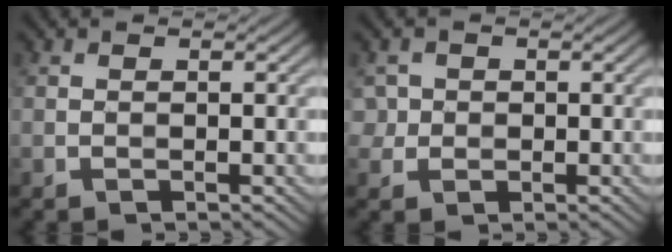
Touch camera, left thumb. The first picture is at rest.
{"total": 1.8, "force": [0.1, 1.8, 0.1], "torque": [-0.001, -0.003, 0.000]}